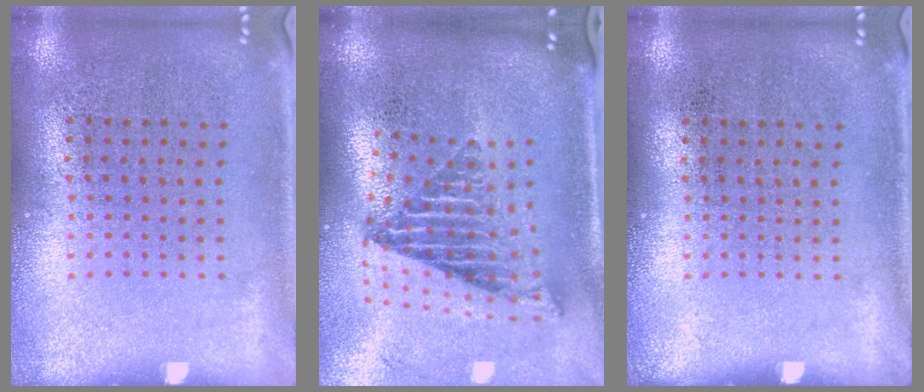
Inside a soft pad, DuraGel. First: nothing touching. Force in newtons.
{"total": 2.7, "press": 1.7, "slide": 2.1}
{"total": 0.0}